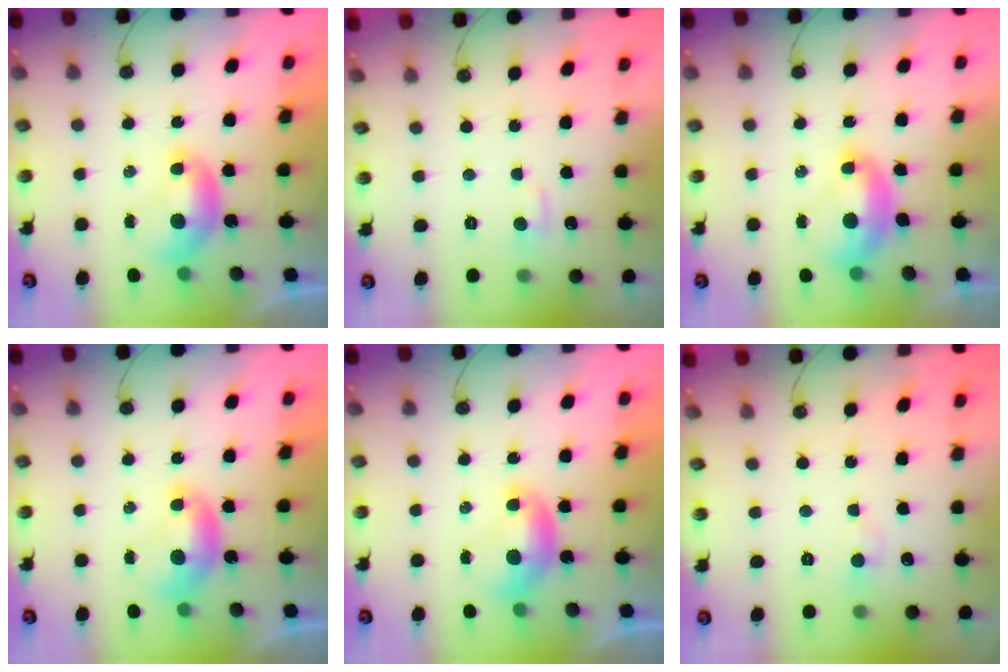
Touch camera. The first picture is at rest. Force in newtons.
{"total": 1.0, "press": 0.6, "slide": 0.8}
{"total": 2.3, "press": 2.2, "slide": 0.6}
{"total": 0.0}
{"total": 0.0}
{"total": 1.4, "press": 1.2, "slide": 0.7}